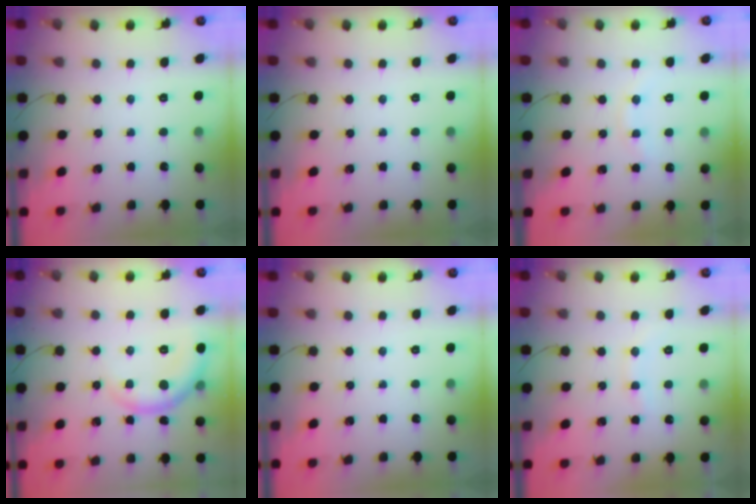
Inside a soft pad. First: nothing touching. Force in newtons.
{"total": 0.0}
{"total": 6.5, "press": 6.4, "slide": 1.1}
{"total": 8.0, "press": 7.9, "slide": 0.8}
{"total": 0.0}
{"total": 4.4, "press": 4.2, "slide": 1.2}